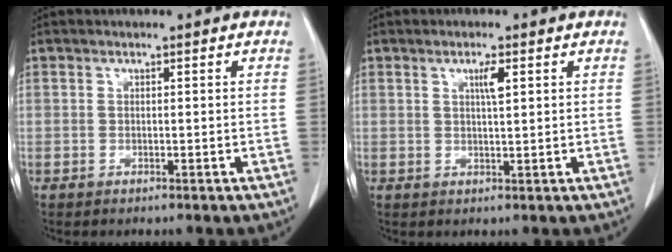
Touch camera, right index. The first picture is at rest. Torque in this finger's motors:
{"motor_torque": [0.11, -0.01, 0.04, 0.02]}